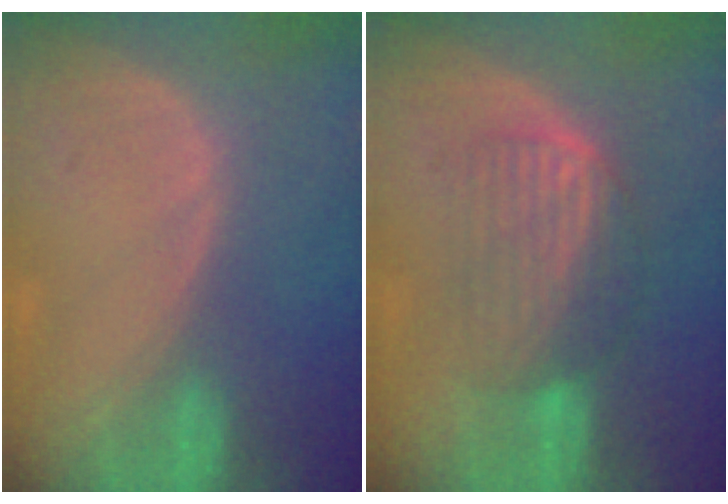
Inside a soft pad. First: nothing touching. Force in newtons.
{"total": 6.2, "press": 6.1, "slide": 1.4}